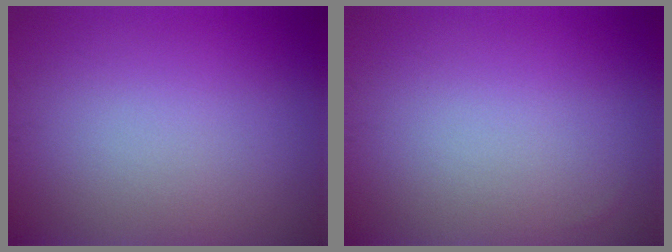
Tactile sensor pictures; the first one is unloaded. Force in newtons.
{"total": 0.0}